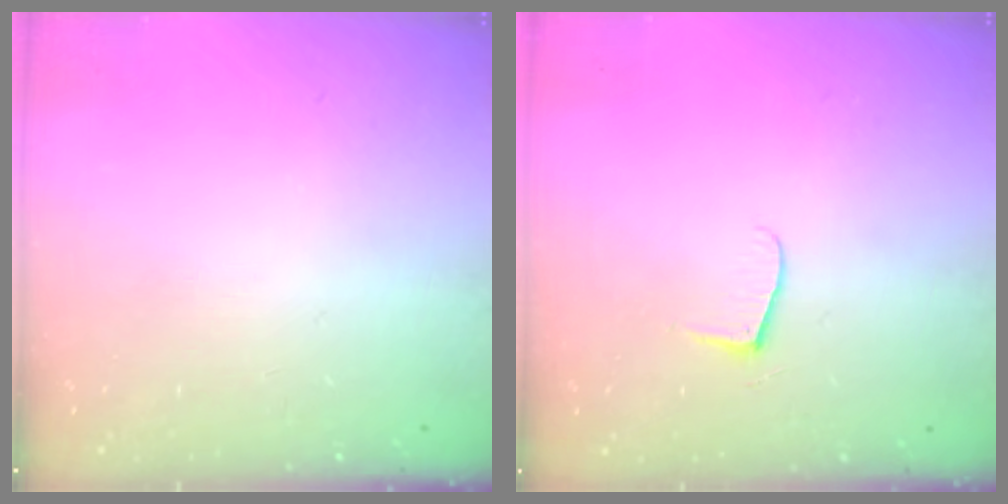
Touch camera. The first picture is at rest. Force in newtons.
{"total": 5.2, "press": 5.2, "slide": 0.5}